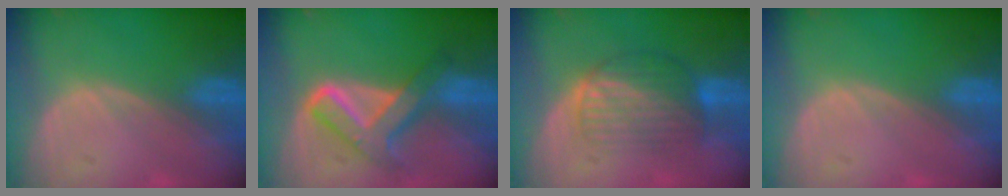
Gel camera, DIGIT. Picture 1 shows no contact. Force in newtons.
{"total": 7.2, "press": 7.2, "slide": 0.3}
{"total": 6.7, "press": 6.4, "slide": 1.9}
{"total": 0.0}